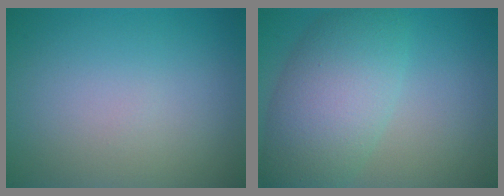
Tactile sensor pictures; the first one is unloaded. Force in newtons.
{"total": 7.4, "press": 7.3, "slide": 0.4}